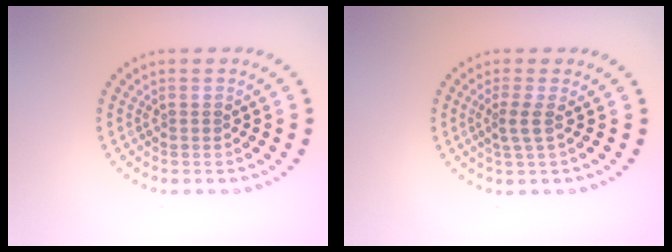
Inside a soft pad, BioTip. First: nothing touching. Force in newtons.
{"total": 1.8, "press": 1.3, "slide": 1.3}